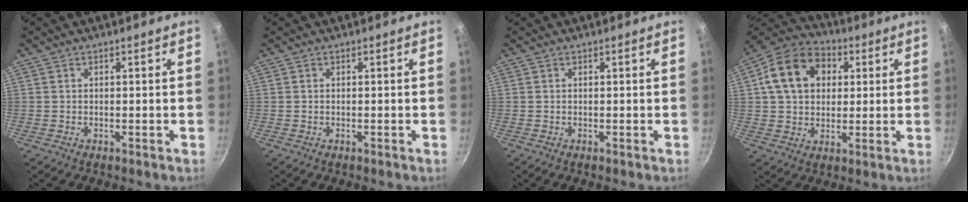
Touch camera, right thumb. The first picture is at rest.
{"total": 0.0}
{"total": 0.0}
{"total": 14.9, "force": [3.7, 11.4, 8.8], "torque": [-0.129, 0.020, 0.050]}